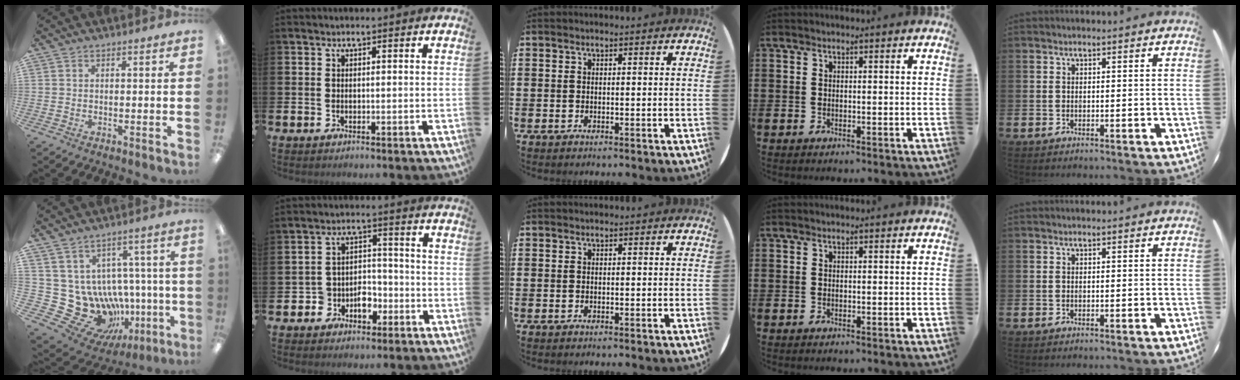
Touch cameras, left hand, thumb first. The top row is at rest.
{"thumb": {"total": 16.8, "force": [-1.7, 14.7, 7.9], "torque": [-0.166, -0.026, 0.025]}, "index": {"total": 4.5, "force": [-2.5, 3.4, 1.5], "torque": [-0.043, 0.008, -0.051]}}